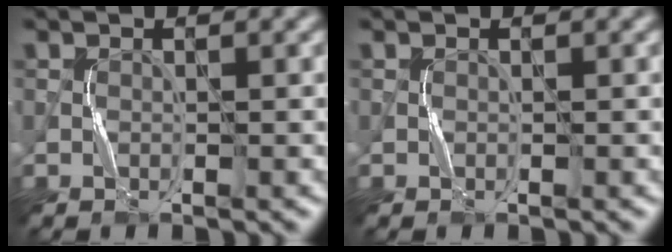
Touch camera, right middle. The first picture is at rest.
{"total": 0.0}